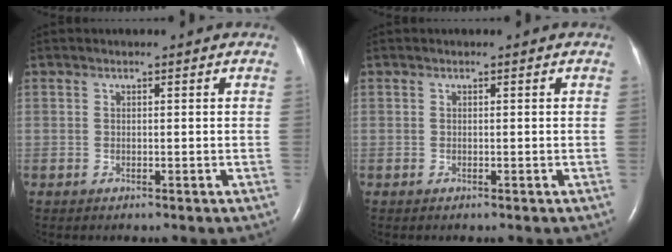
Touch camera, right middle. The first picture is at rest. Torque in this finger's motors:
{"motor_torque": [0.08, -0.14, 0.03, 0.01]}